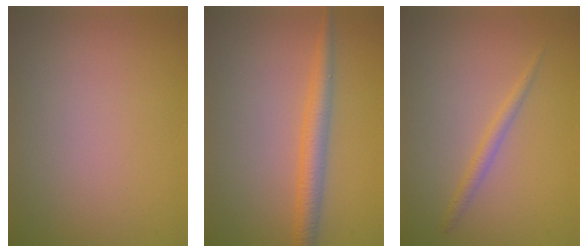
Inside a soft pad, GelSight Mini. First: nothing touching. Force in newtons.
{"total": 3.0, "press": 3.0, "slide": 0.1}
{"total": 1.4, "press": 1.4, "slide": 0.0}